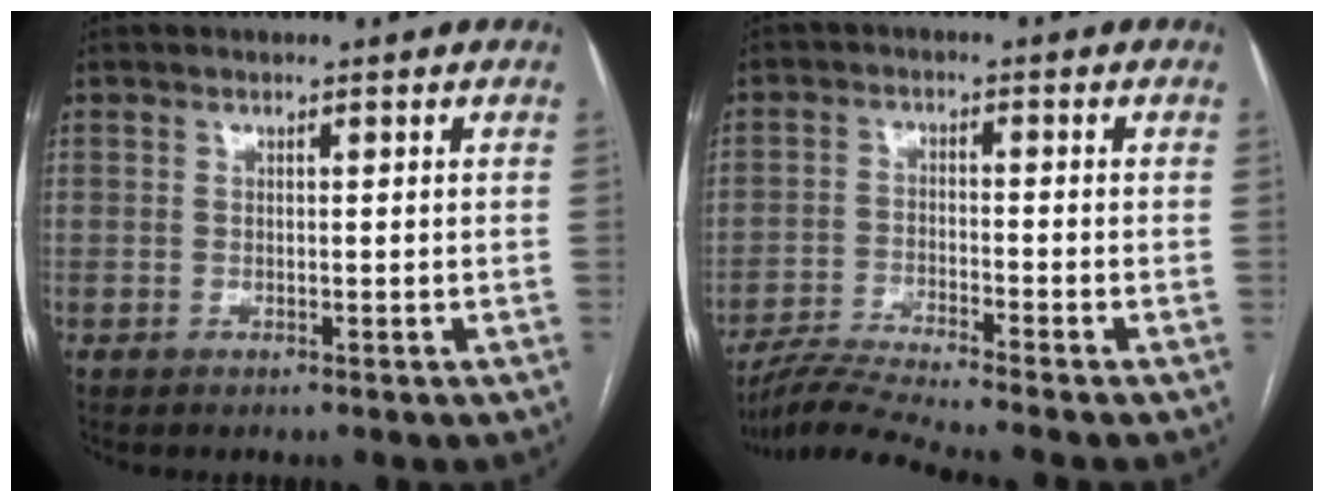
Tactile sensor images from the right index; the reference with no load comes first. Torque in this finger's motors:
{"motor_torque": [-0.11, -0.45, -0.05, 0.00]}